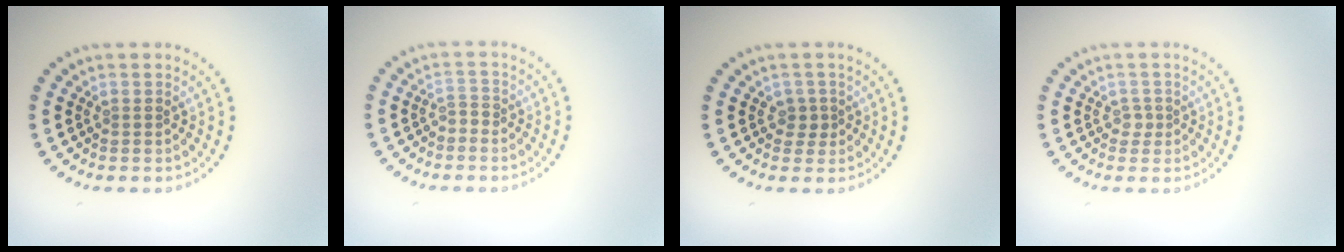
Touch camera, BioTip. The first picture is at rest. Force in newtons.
{"total": 1.0, "press": 0.8, "slide": 0.5}
{"total": 1.3, "press": 1.1, "slide": 0.7}
{"total": 0.9, "press": 0.7, "slide": 0.5}